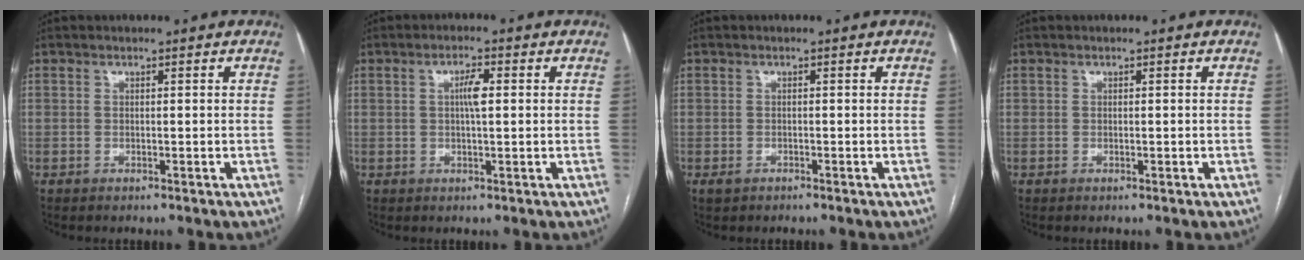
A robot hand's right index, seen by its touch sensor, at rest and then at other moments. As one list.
[{"total": 3.0, "force": [0.5, 0.6, 2.9], "torque": [-0.055, 0.005, 0.009]}, {"total": 1.2, "force": [-0.8, 0.8, 0.4], "torque": [-0.009, 0.000, -0.010]}, {"total": 0.0}]